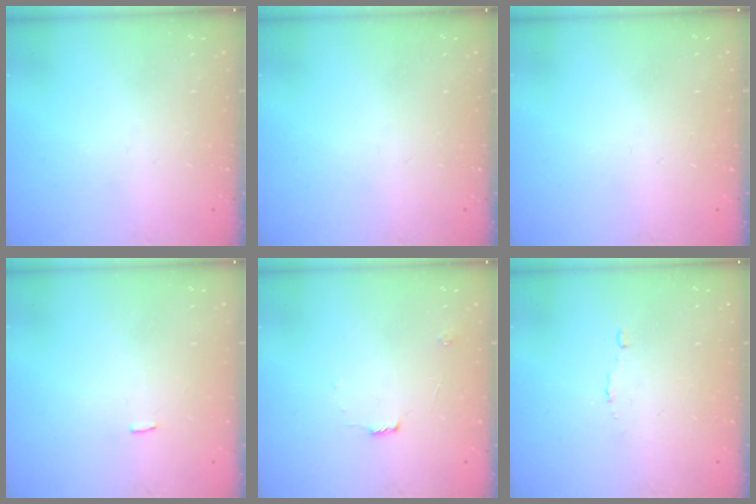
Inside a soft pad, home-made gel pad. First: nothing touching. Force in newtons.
{"total": 0.0}
{"total": 0.0}
{"total": 1.5, "press": 1.4, "slide": 0.3}
{"total": 5.8, "press": 5.8, "slide": 0.5}
{"total": 1.9, "press": 1.9, "slide": 0.1}